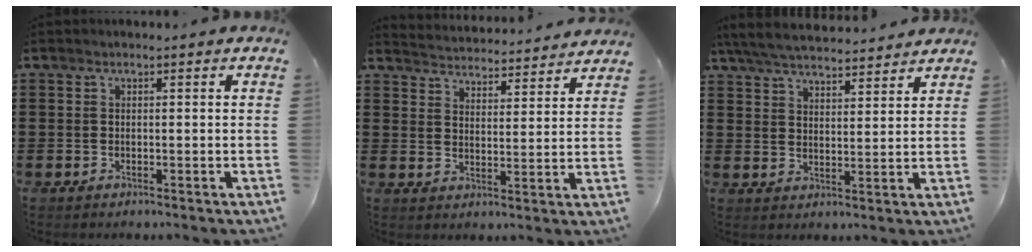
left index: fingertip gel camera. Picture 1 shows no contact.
{"total": 3.9, "force": [3.9, -0.4, -0.5], "torque": [-0.010, -0.031, 0.065]}
{"total": 5.7, "force": [5.5, 0.7, 1.6], "torque": [-0.052, -0.023, 0.098]}